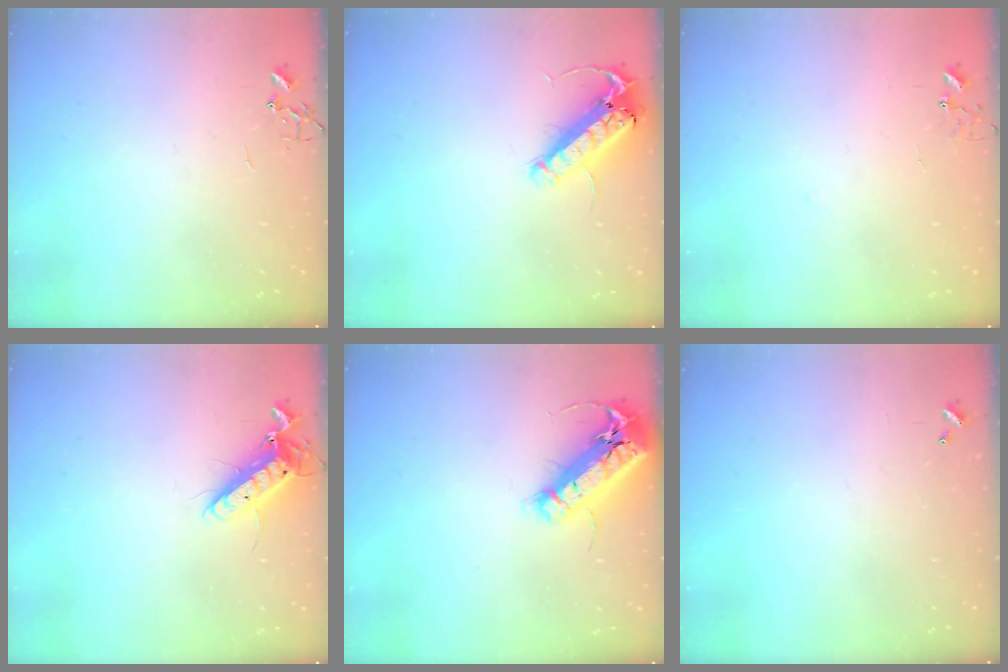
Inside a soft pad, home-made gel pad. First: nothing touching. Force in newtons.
{"total": 15.2, "press": 15.0, "slide": 2.7}
{"total": 6.8, "press": 6.8, "slide": 0.6}
{"total": 12.2, "press": 12.1, "slide": 1.7}
{"total": 18.8, "press": 18.4, "slide": 3.8}
{"total": 0.0}